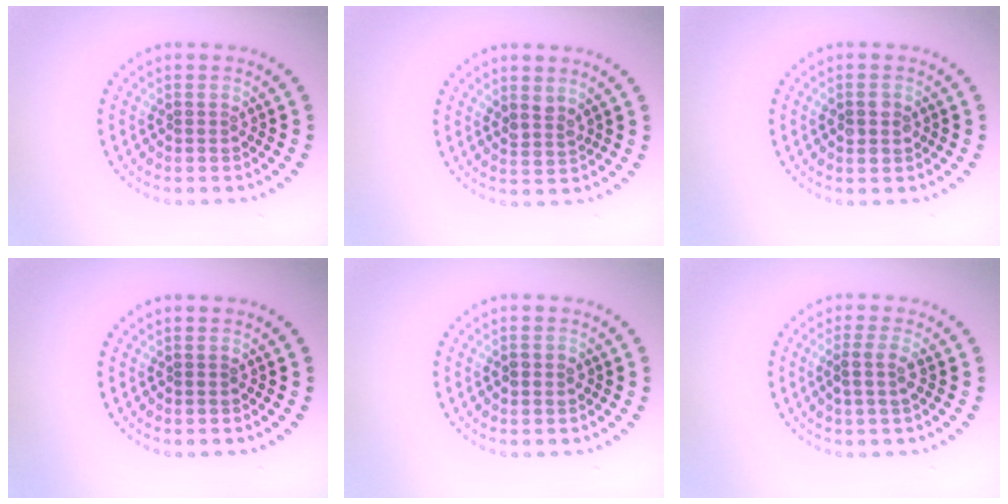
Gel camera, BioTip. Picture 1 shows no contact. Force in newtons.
{"total": 1.4, "press": 1.1, "slide": 0.9}
{"total": 2.0, "press": 2.0, "slide": 0.2}
{"total": 0.0}
{"total": 1.4, "press": 1.4, "slide": 0.1}
{"total": 2.0, "press": 1.6, "slide": 1.2}